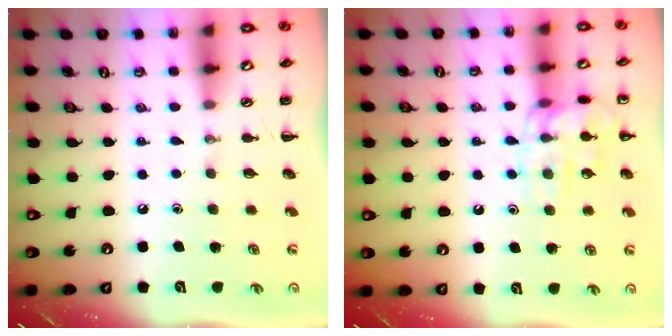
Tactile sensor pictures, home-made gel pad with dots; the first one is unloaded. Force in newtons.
{"total": 12.8, "press": 12.8, "slide": 0.3}